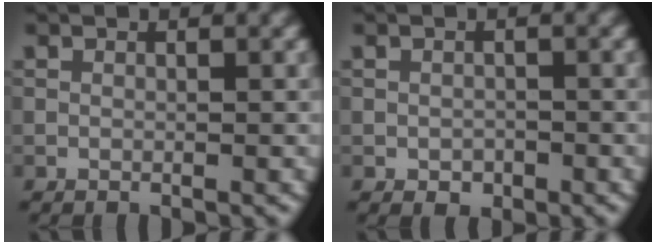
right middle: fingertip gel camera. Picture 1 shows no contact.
{"total": 1.1, "force": [-0.4, 0.8, 0.6], "torque": [-0.009, -0.003, -0.008]}